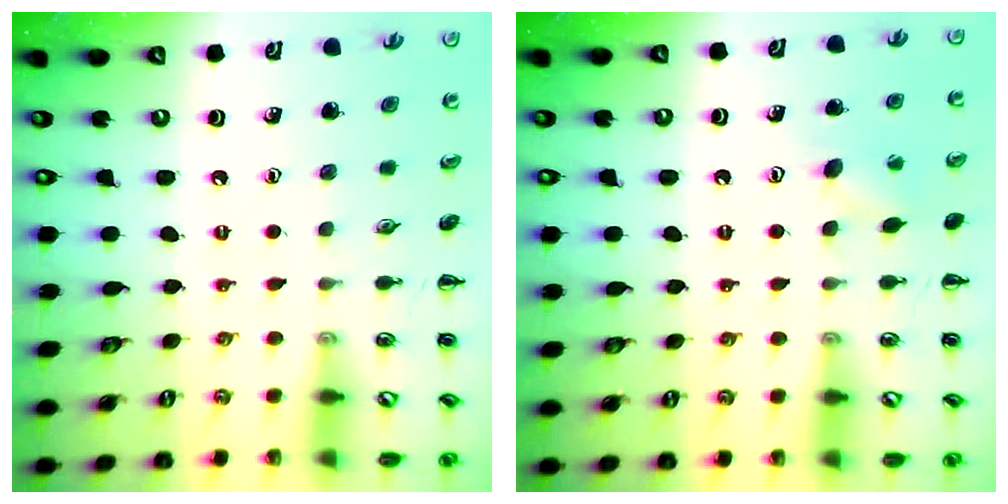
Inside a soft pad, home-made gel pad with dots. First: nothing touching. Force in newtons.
{"total": 6.8, "press": 6.6, "slide": 1.6}